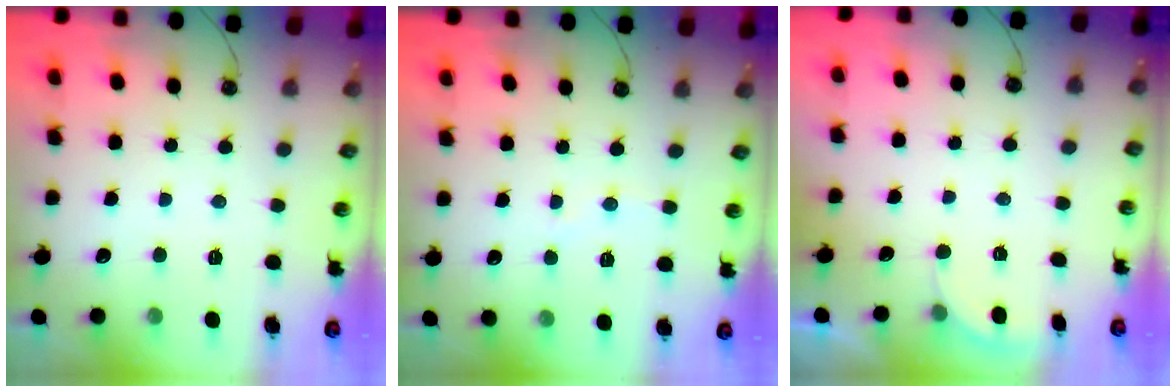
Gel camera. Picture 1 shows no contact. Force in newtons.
{"total": 4.6, "press": 4.6, "slide": 0.4}
{"total": 2.1, "press": 2.1, "slide": 0.6}